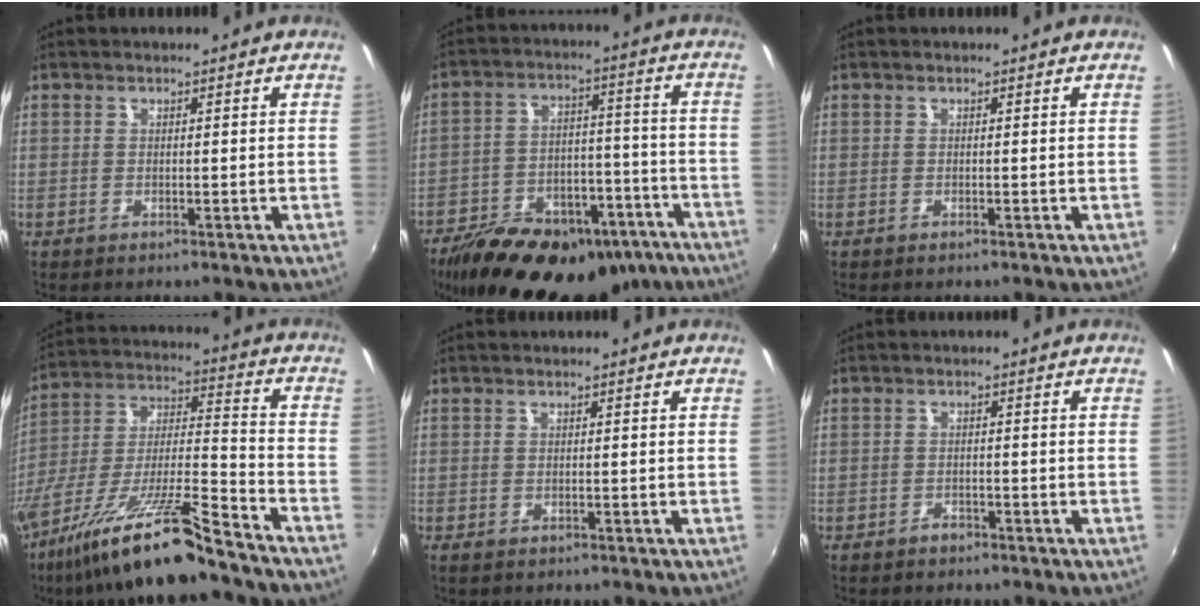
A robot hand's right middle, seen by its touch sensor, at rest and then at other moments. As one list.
[{"total": 29.8, "force": [-21.7, 13.8, 15.0], "torque": [-0.282, 0.006, -0.292]}, {"total": 0.0}, {"total": 20.5, "force": [-15.1, 1.2, 13.8], "torque": [-0.251, -0.044, -0.270]}, {"total": 1.0, "force": [-0.7, 0.4, 0.6], "torque": [-0.012, -0.005, -0.011]}, {"total": 1.8, "force": [-1.5, 0.9, 0.3], "torque": [-0.009, 0.000, -0.026]}]